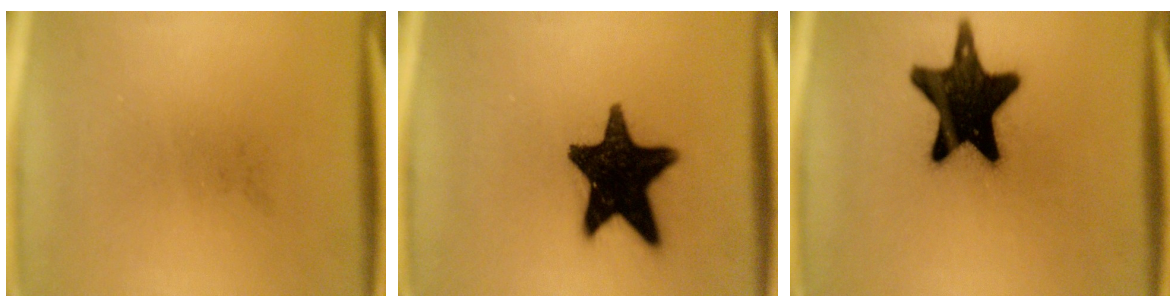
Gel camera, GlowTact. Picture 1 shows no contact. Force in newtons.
{"total": 18.8}
{"total": 20.1}